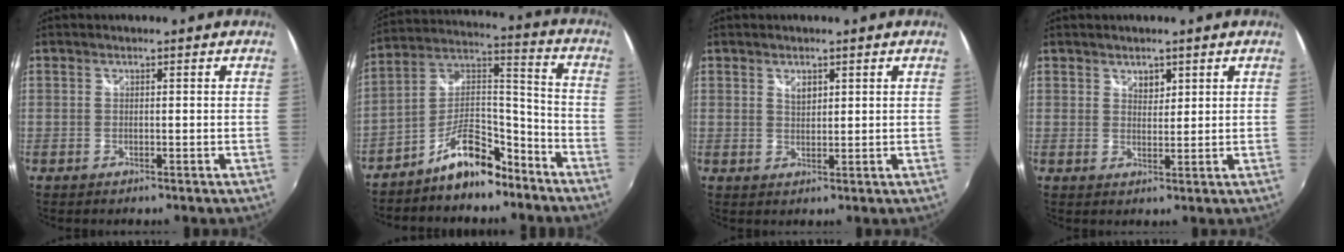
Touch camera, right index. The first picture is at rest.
{"total": 11.9, "force": [-8.5, 4.5, 7.0], "torque": [-0.132, 0.049, -0.139]}
{"total": 2.2, "force": [1.2, 1.2, 1.3], "torque": [-0.017, 0.001, 0.022]}
{"total": 2.3, "force": [1.5, 1.5, 0.8], "torque": [-0.008, 0.002, 0.026]}